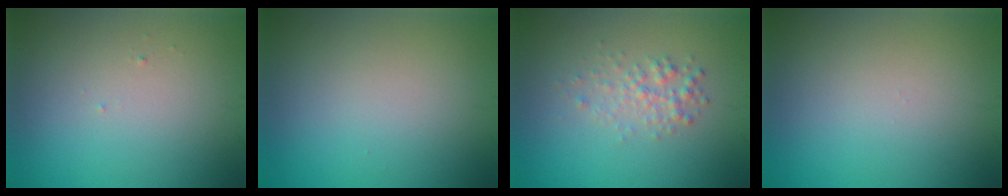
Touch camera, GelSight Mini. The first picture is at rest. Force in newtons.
{"total": 0.0}
{"total": 1.9, "press": 1.9, "slide": 0.0}
{"total": 0.0}